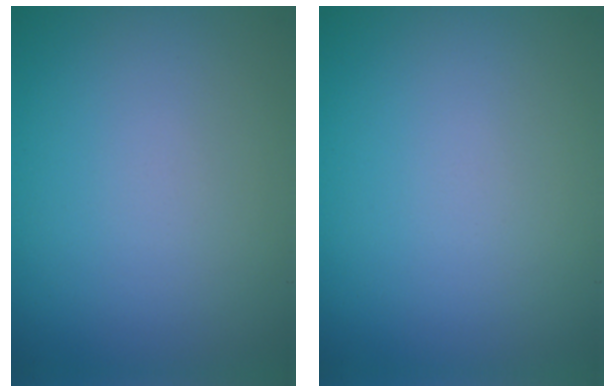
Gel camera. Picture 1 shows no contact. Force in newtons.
{"total": 0.0}